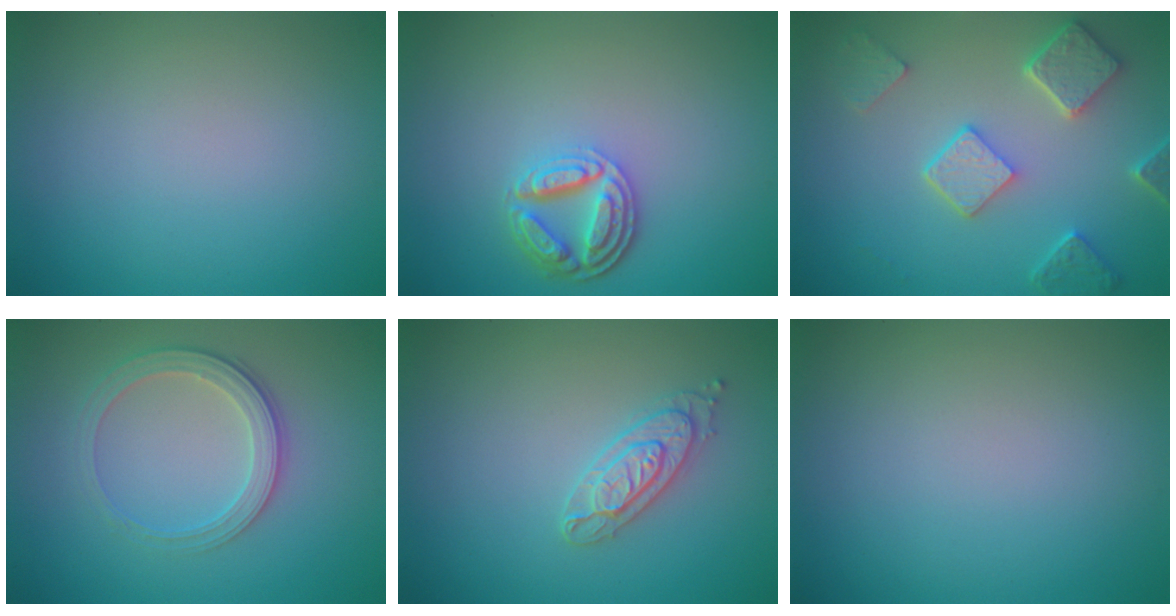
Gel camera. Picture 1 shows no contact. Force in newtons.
{"total": 4.1, "press": 3.3, "slide": 2.5}
{"total": 4.8, "press": 3.8, "slide": 3.0}
{"total": 2.8, "press": 2.6, "slide": 0.8}
{"total": 2.5, "press": 2.4, "slide": 0.6}
{"total": 0.0}